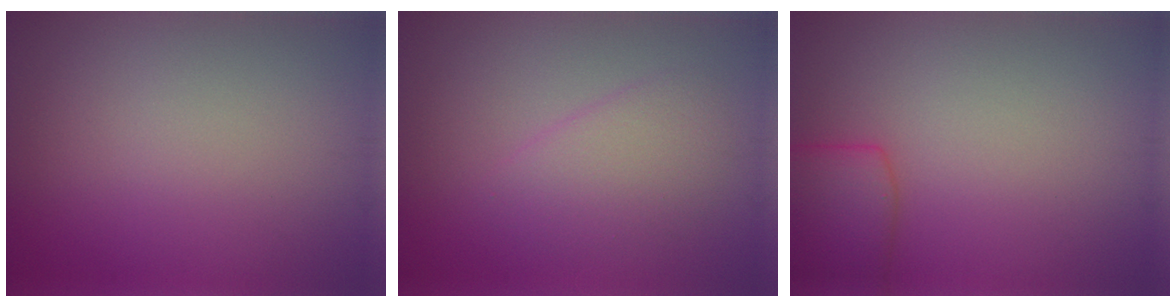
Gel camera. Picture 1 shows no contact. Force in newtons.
{"total": 2.9, "press": 2.9, "slide": 0.2}
{"total": 3.9, "press": 3.8, "slide": 0.3}